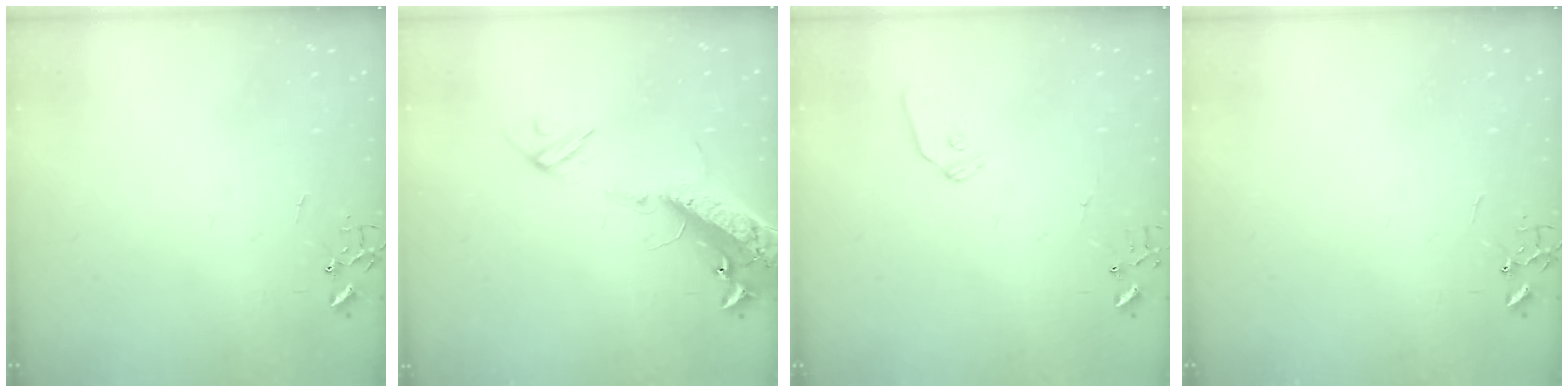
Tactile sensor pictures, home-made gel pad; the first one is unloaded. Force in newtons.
{"total": 16.4, "press": 16.1, "slide": 3.1}
{"total": 6.0, "press": 5.9, "slide": 0.8}
{"total": 0.0}